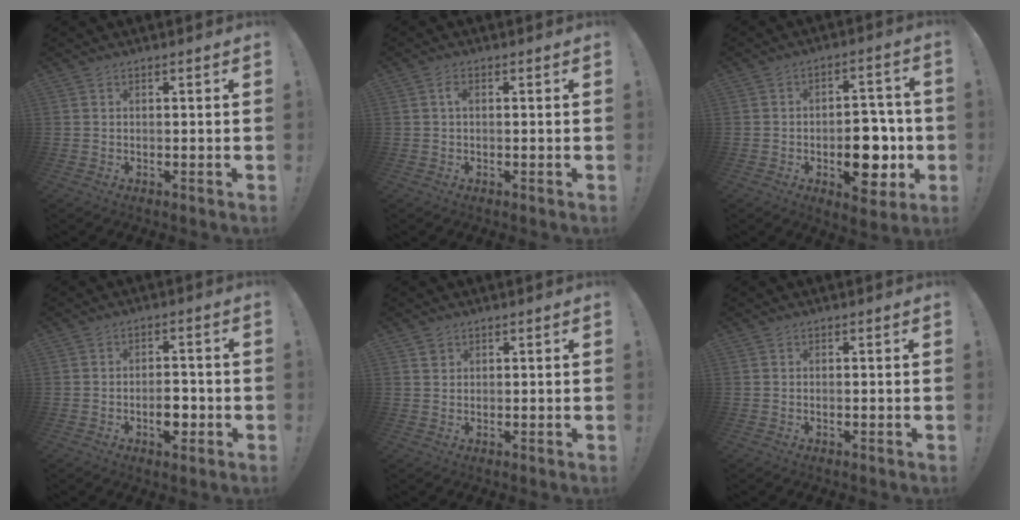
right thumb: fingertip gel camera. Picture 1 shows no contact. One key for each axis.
{"total": 1.7, "fx": 0.1, "fy": 0.9, "fz": 1.5, "tx": -0.030, "ty": 0.006, "tz": 0.001}
{"total": 15.0, "fx": -3.9, "fy": 9.0, "fz": 11.4, "tx": -0.121, "ty": 0.024, "tz": -0.052}
{"total": 6.2, "fx": -2.2, "fy": 3.6, "fz": 4.6, "tx": -0.062, "ty": 0.009, "tz": -0.038}
{"total": 1.5, "fx": 1.1, "fy": 1.1, "fz": 0.2, "tx": 0.009, "ty": -0.006, "tz": 0.019}
{"total": 0.0}